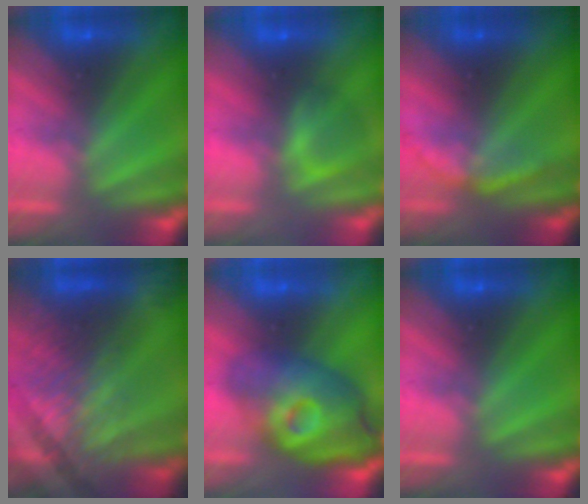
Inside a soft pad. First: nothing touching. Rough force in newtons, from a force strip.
{"total": 2.2}
{"total": 2.1}
{"total": 4.7}
{"total": 4.6}
{"total": 0.0}